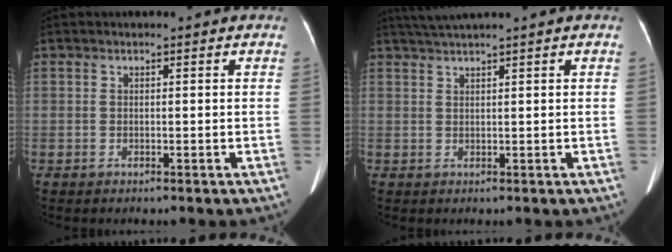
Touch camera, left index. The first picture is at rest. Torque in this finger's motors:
{"motor_torque": [-0.35, -0.13, -0.11, 0.00]}